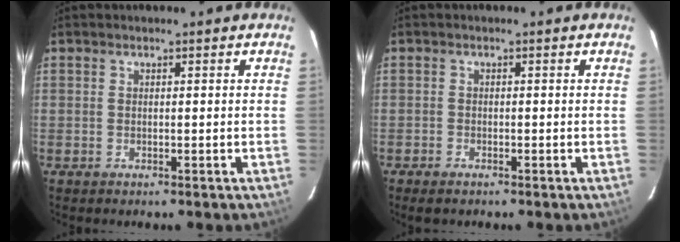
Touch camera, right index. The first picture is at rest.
{"total": 1.9, "force": [-1.5, 0.7, 0.8], "torque": [-0.023, -0.004, -0.031]}